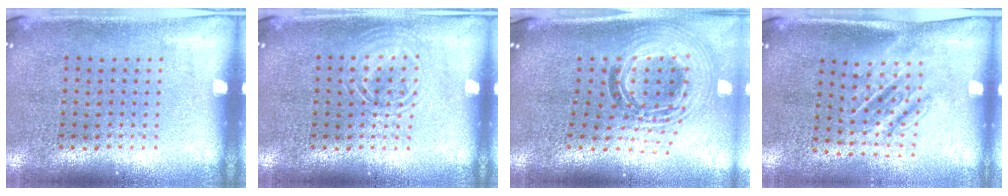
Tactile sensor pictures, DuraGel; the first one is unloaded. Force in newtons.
{"total": 1.8, "press": 1.8, "slide": 0.3}
{"total": 1.9, "press": 1.6, "slide": 1.0}
{"total": 1.7, "press": 1.3, "slide": 1.1}